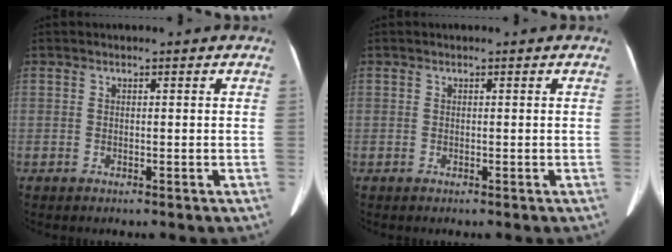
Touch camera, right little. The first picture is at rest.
{"total": 0.0}